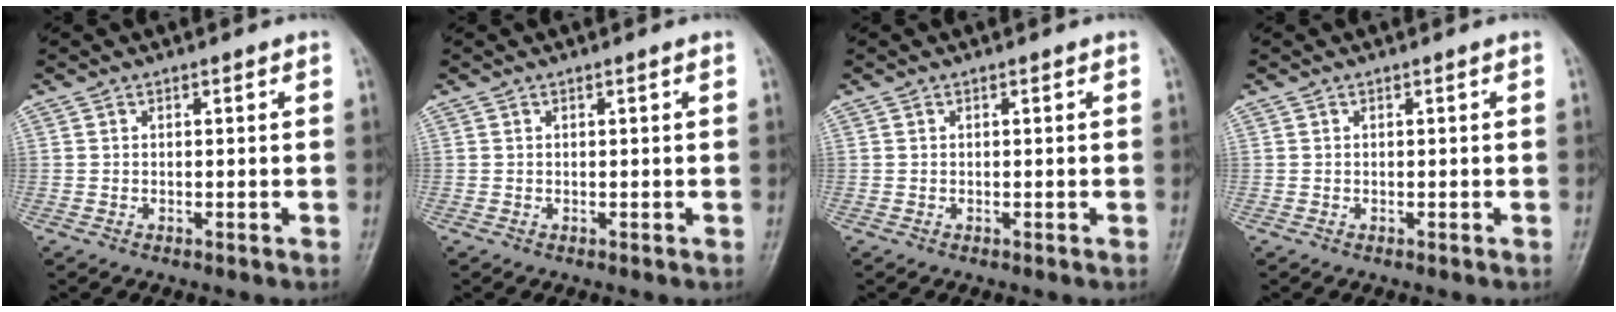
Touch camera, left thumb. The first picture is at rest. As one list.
[{"total": 0.0}, {"total": 0.0}, {"total": 0.0}]